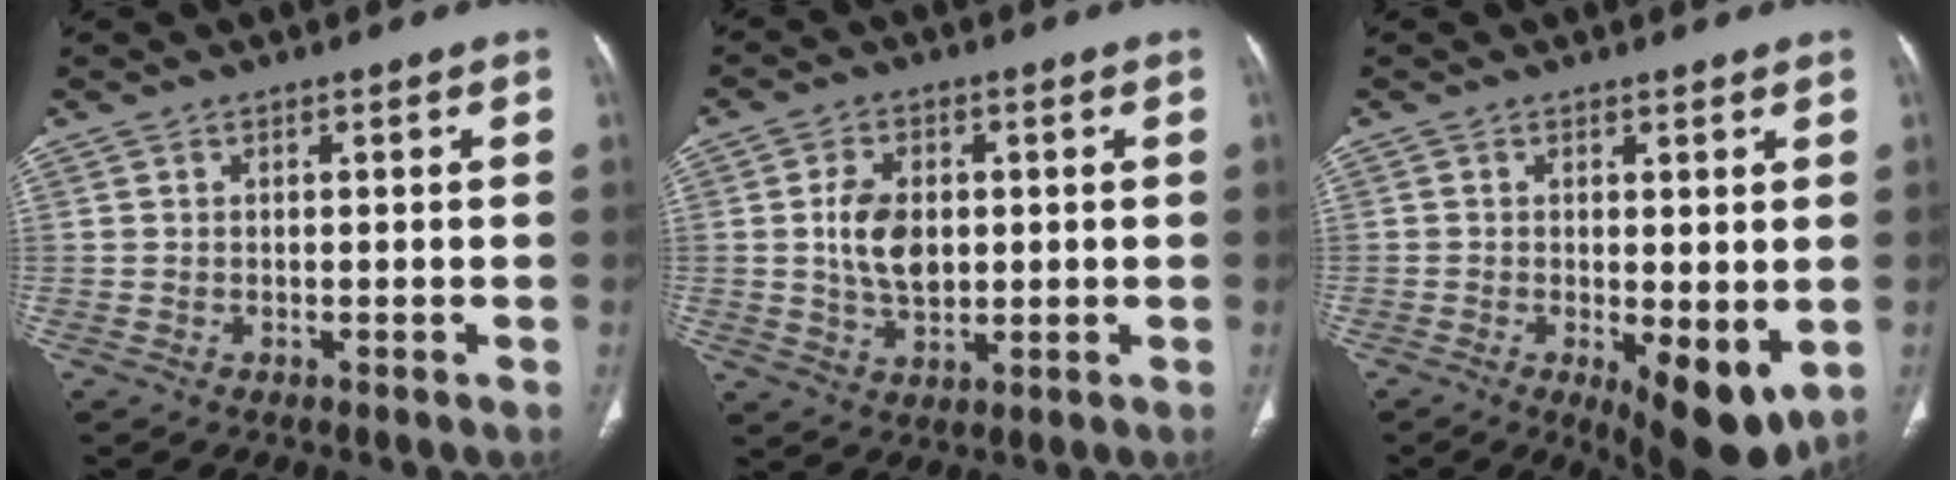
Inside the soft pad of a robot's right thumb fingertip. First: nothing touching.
{"total": 8.1, "force": [0.6, 5.4, 6.0], "torque": [-0.094, -0.004, 0.016]}
{"total": 10.9, "force": [-2.2, 4.1, 9.9], "torque": [-0.132, -0.025, -0.019]}